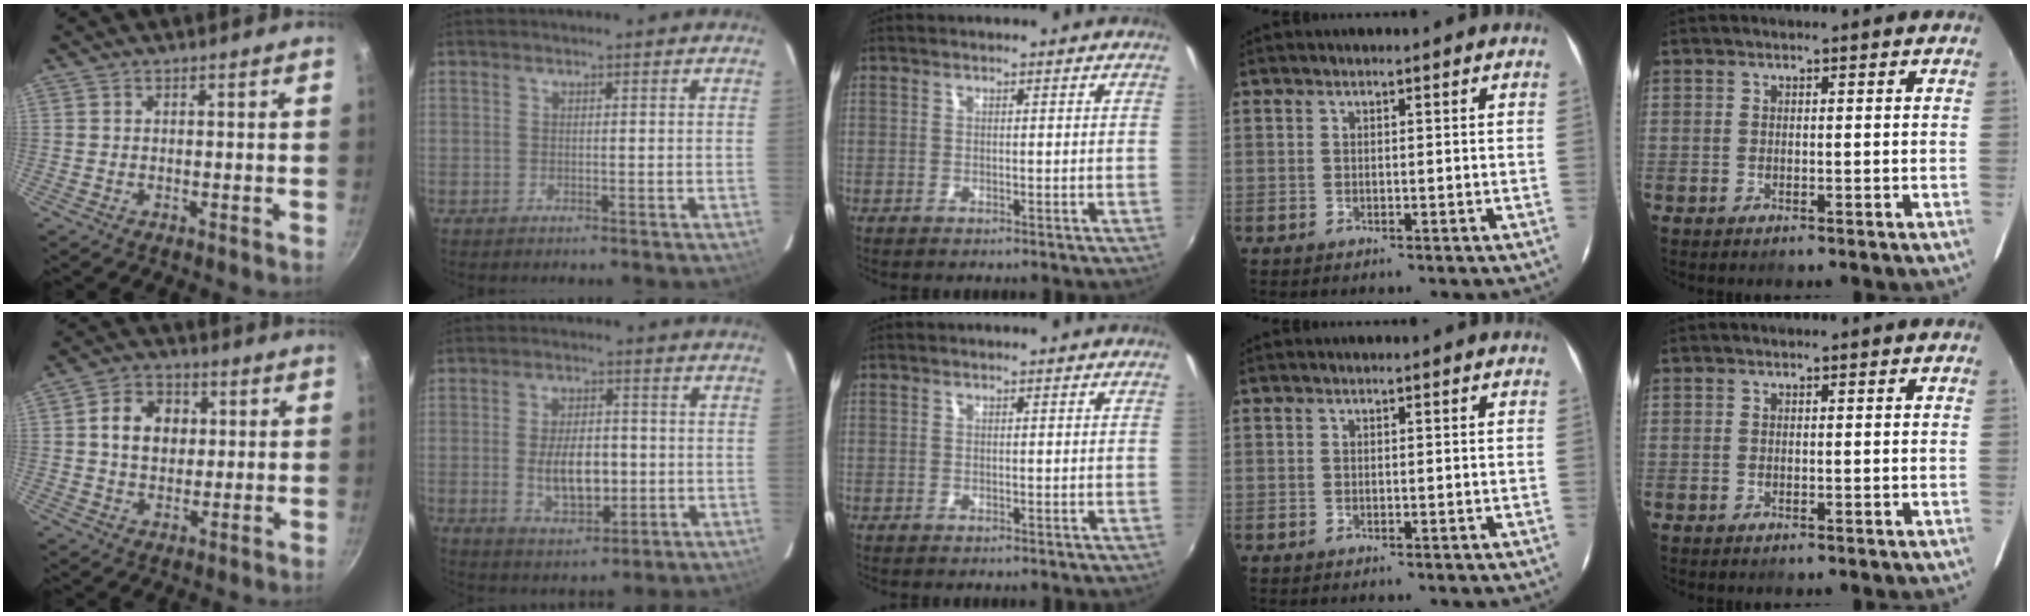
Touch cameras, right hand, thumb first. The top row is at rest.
{"thumb": {"total": 9.0, "force": [1.6, 7.0, 5.4], "torque": [-0.067, 0.007, 0.020]}, "index": {"total": 9.4, "force": [-1.1, 4.8, 8.0], "torque": [-0.149, -0.004, -0.010]}}